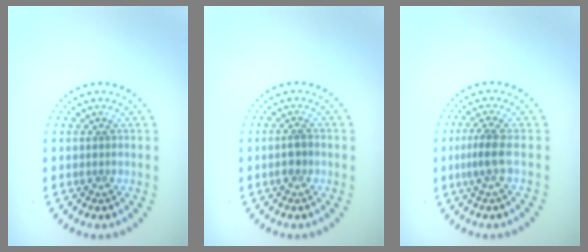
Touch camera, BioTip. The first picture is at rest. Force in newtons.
{"total": 1.3, "press": 1.2, "slide": 0.4}
{"total": 2.3, "press": 1.8, "slide": 1.5}